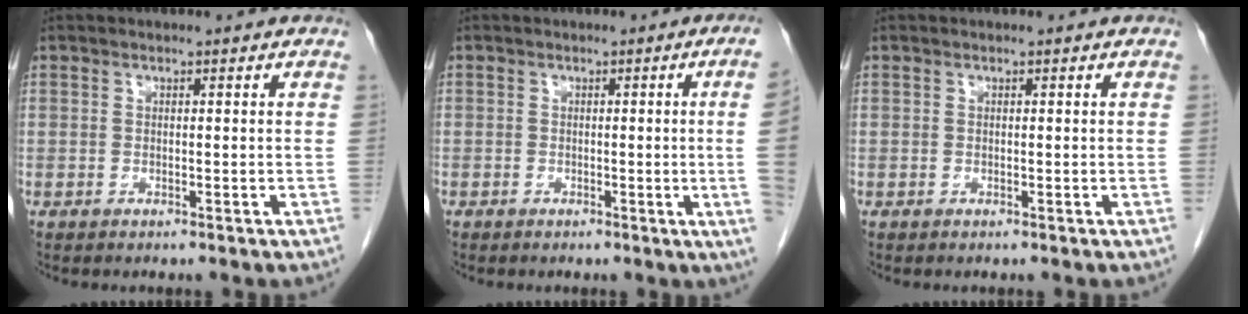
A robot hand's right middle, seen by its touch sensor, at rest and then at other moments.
{"total": 5.7, "force": [-0.4, -2.2, 5.2], "torque": [-0.056, -0.011, -0.006]}
{"total": 0.0}